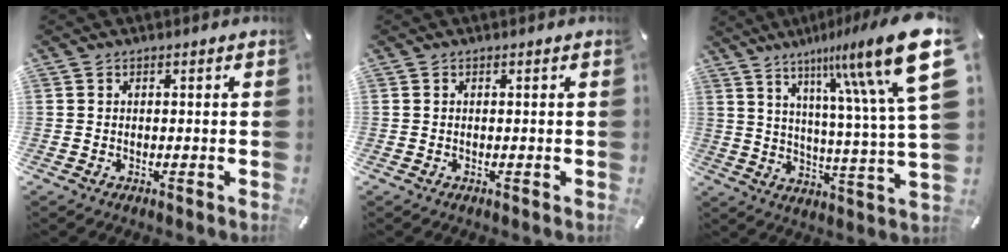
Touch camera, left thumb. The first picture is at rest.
{"total": 0.0}
{"total": 22.5, "force": [11.7, 3.5, 18.9], "torque": [-0.287, -0.073, 0.173]}